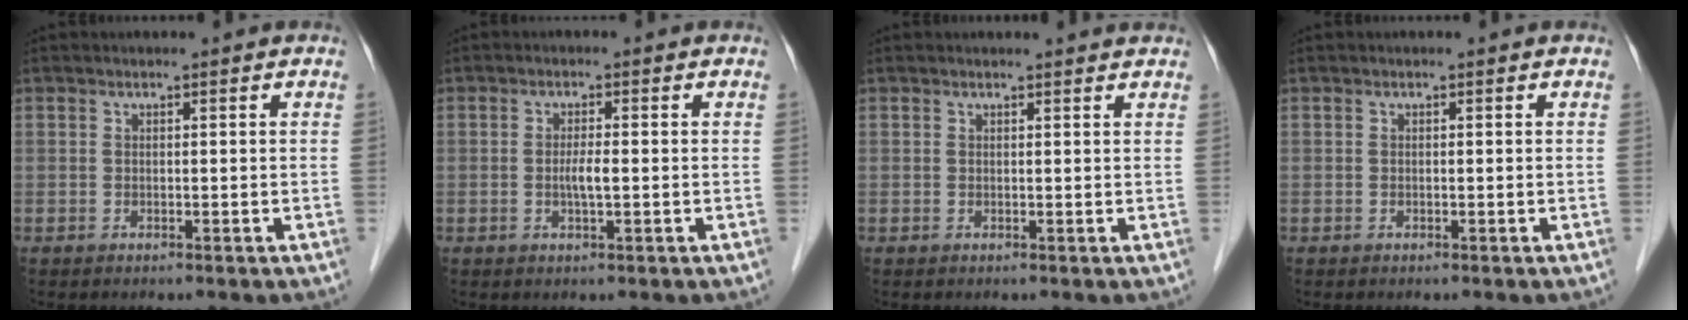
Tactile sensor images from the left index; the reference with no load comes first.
{"total": 2.4, "force": [-0.3, 0.3, 2.3], "torque": [-0.047, -0.001, -0.006]}
{"total": 2.3, "force": [2.3, 0.2, 0.3], "torque": [-0.011, 0.001, 0.019]}
{"total": 0.0}